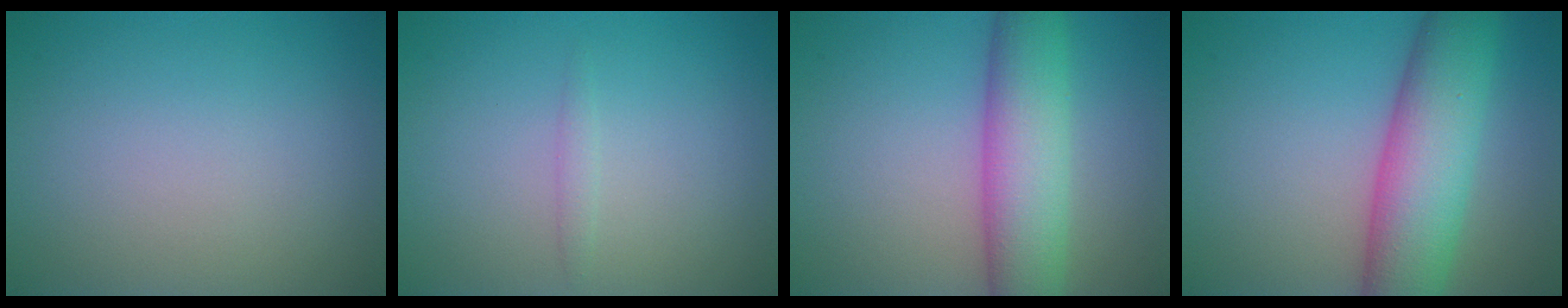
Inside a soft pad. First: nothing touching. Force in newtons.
{"total": 0.7, "press": 0.7, "slide": 0.0}
{"total": 7.3, "press": 7.2, "slide": 0.5}
{"total": 8.6, "press": 8.6, "slide": 0.4}